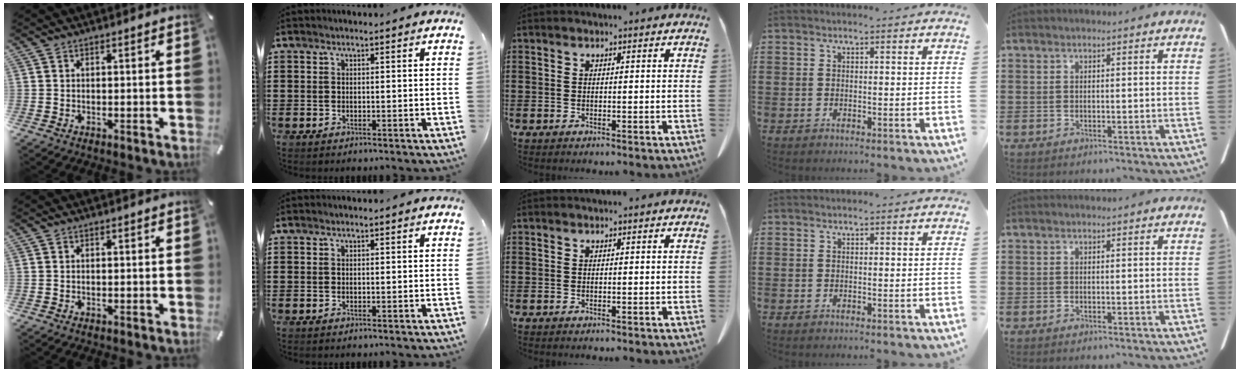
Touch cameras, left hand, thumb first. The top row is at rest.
{}